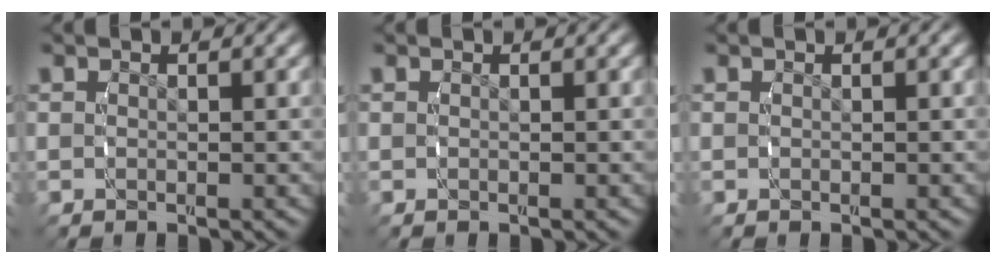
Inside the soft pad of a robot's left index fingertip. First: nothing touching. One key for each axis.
{"total": 0.0}
{"total": 0.0}